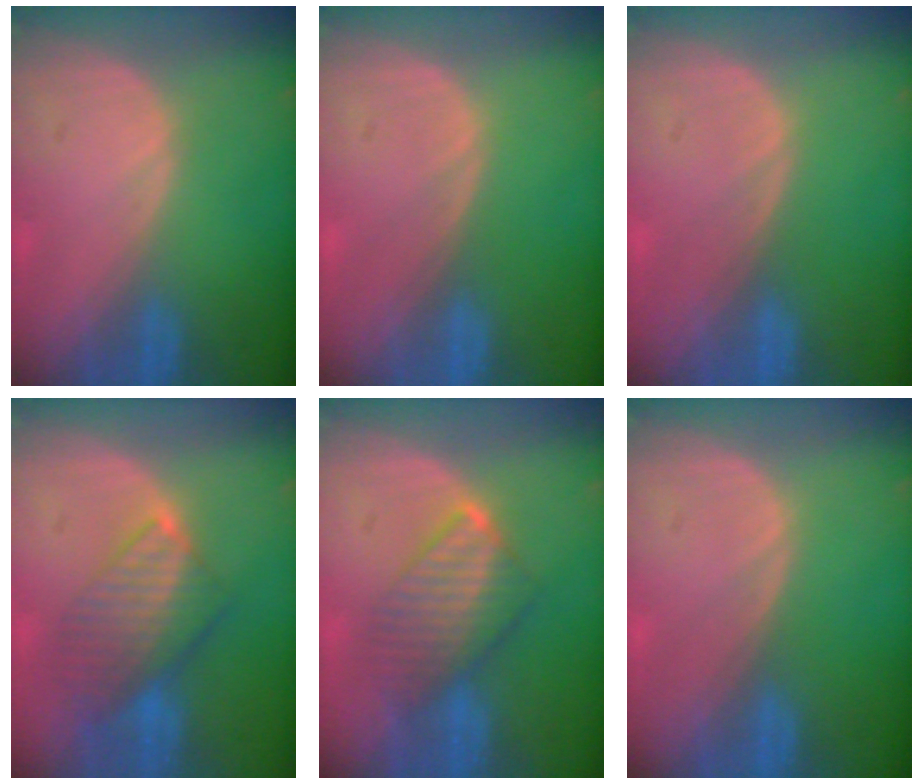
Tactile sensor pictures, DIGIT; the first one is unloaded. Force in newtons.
{"total": 0.0}
{"total": 0.0}
{"total": 8.4, "press": 7.2, "slide": 4.2}
{"total": 6.5, "press": 6.4, "slide": 0.6}
{"total": 0.0}